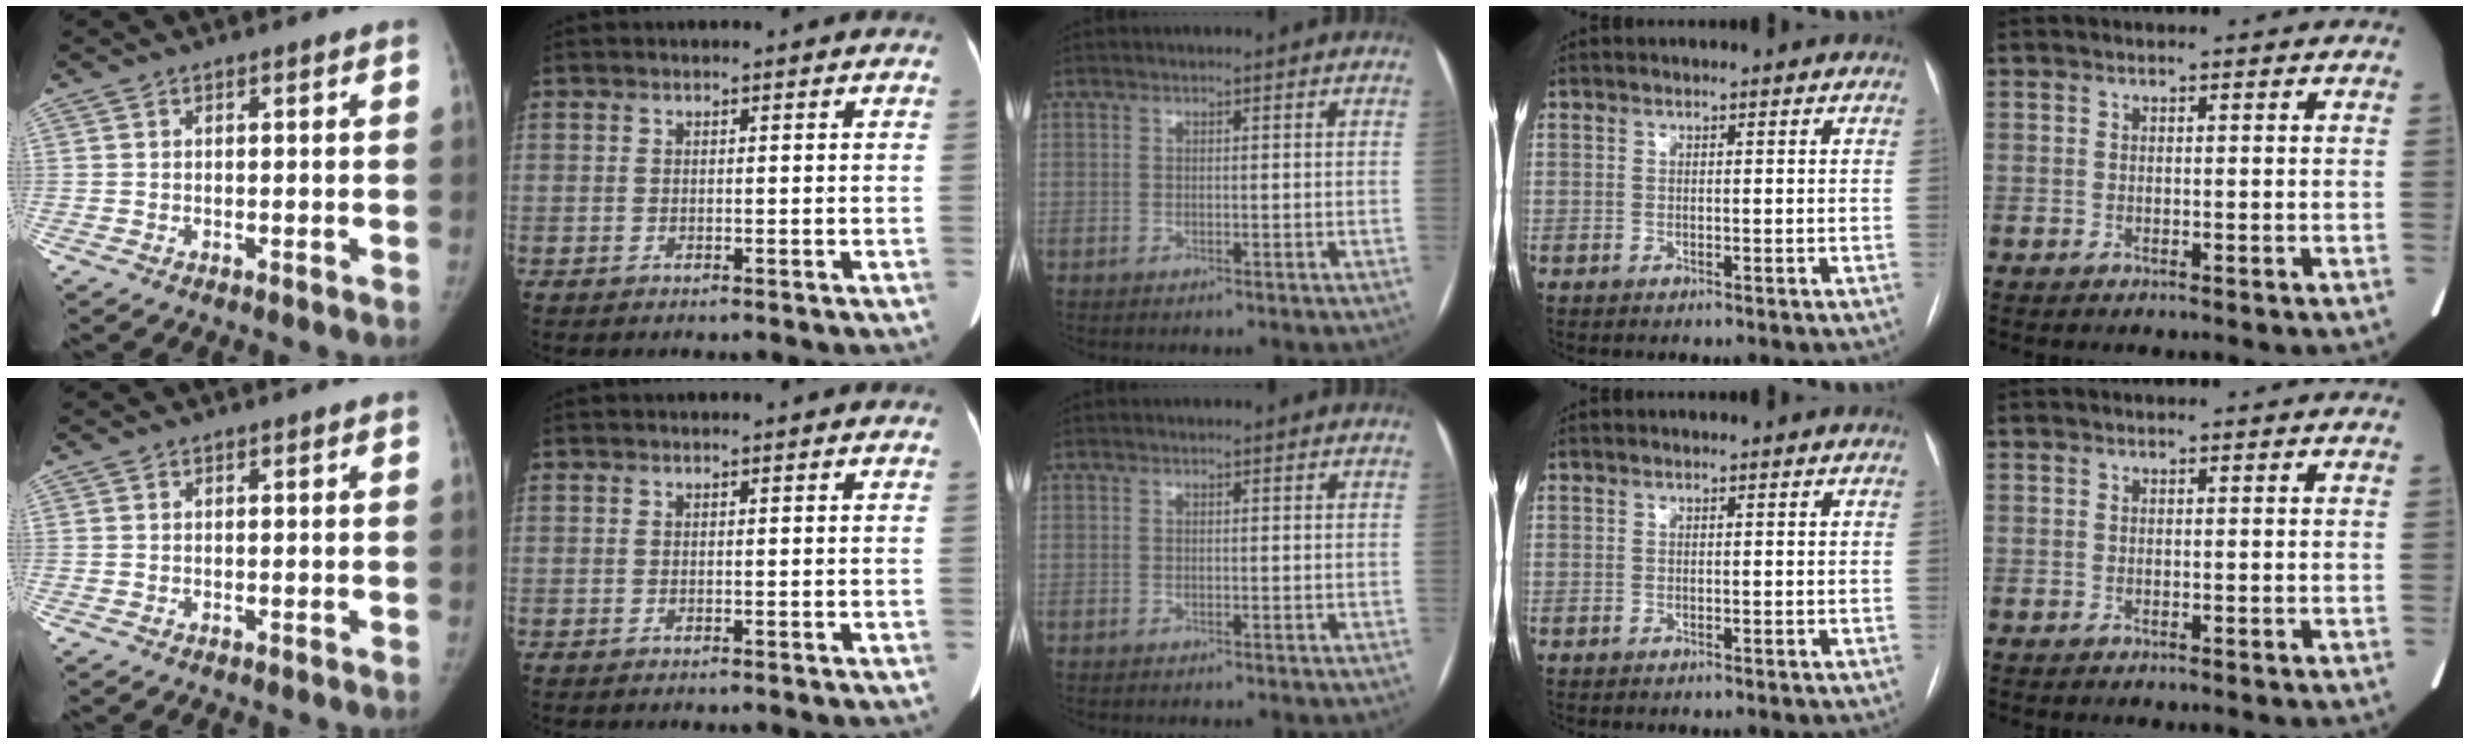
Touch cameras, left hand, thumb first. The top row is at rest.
{}